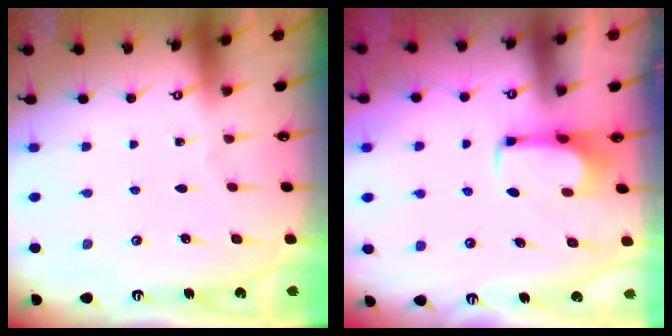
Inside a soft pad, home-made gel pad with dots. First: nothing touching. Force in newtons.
{"total": 1.8, "press": 1.8, "slide": 0.2}